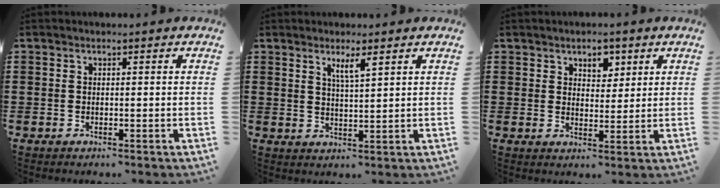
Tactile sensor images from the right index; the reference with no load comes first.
{"total": 3.1, "force": [1.8, 0.5, 2.4], "torque": [-0.051, 0.003, 0.031]}
{"total": 3.6, "force": [2.4, 2.3, 1.4], "torque": [-0.022, 0.006, 0.041]}